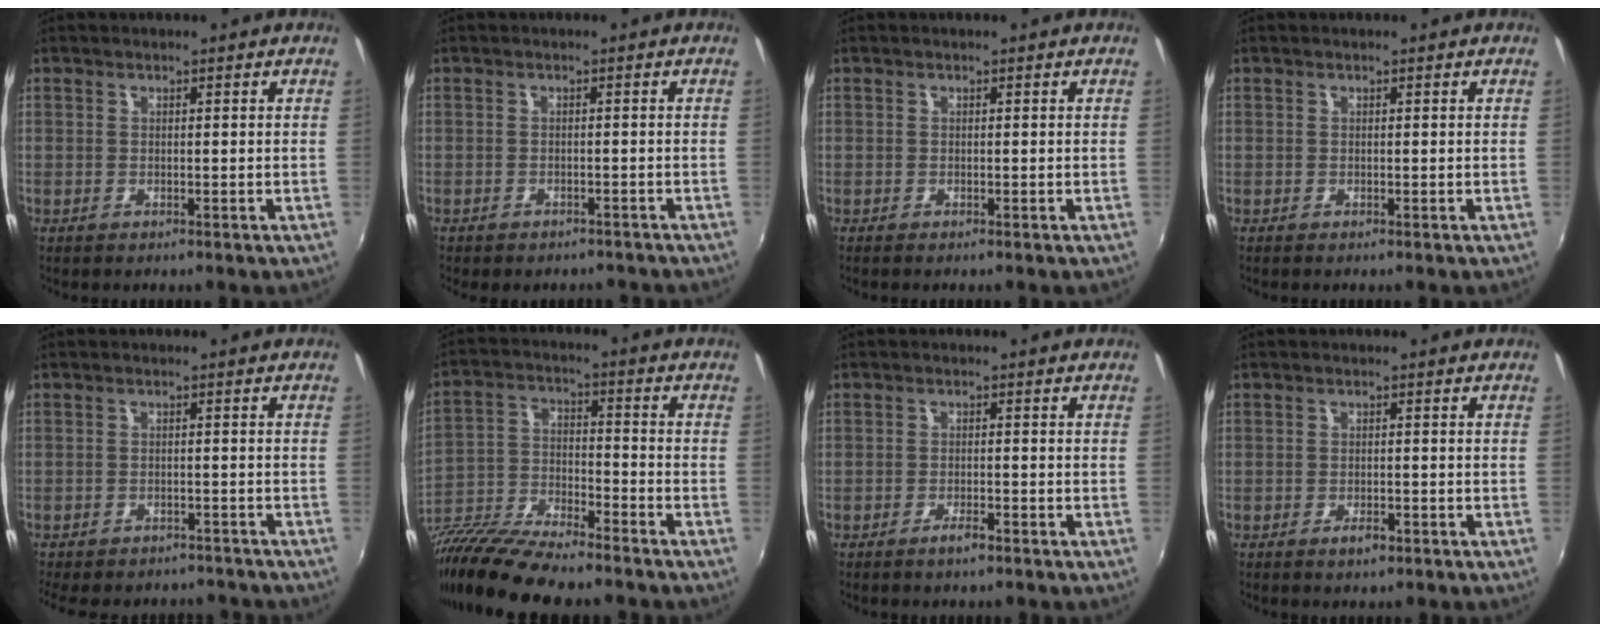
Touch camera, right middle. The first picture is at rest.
{"total": 4.9, "force": [-4.3, 1.7, 1.6], "torque": [-0.034, -0.016, -0.053]}
{"total": 0.0}
{"total": 0.0}
{"total": 11.5, "force": [-9.9, 4.1, 4.1], "torque": [-0.097, -0.016, -0.133]}
{"total": 16.1, "force": [-12.8, 3.8, 9.0], "torque": [-0.192, -0.023, -0.238]}
{"total": 2.3, "force": [-1.7, 0.5, 1.4], "torque": [-0.033, -0.002, -0.033]}
{"total": 2.2, "force": [-1.4, 1.0, 1.4], "torque": [-0.027, -0.004, -0.024]}